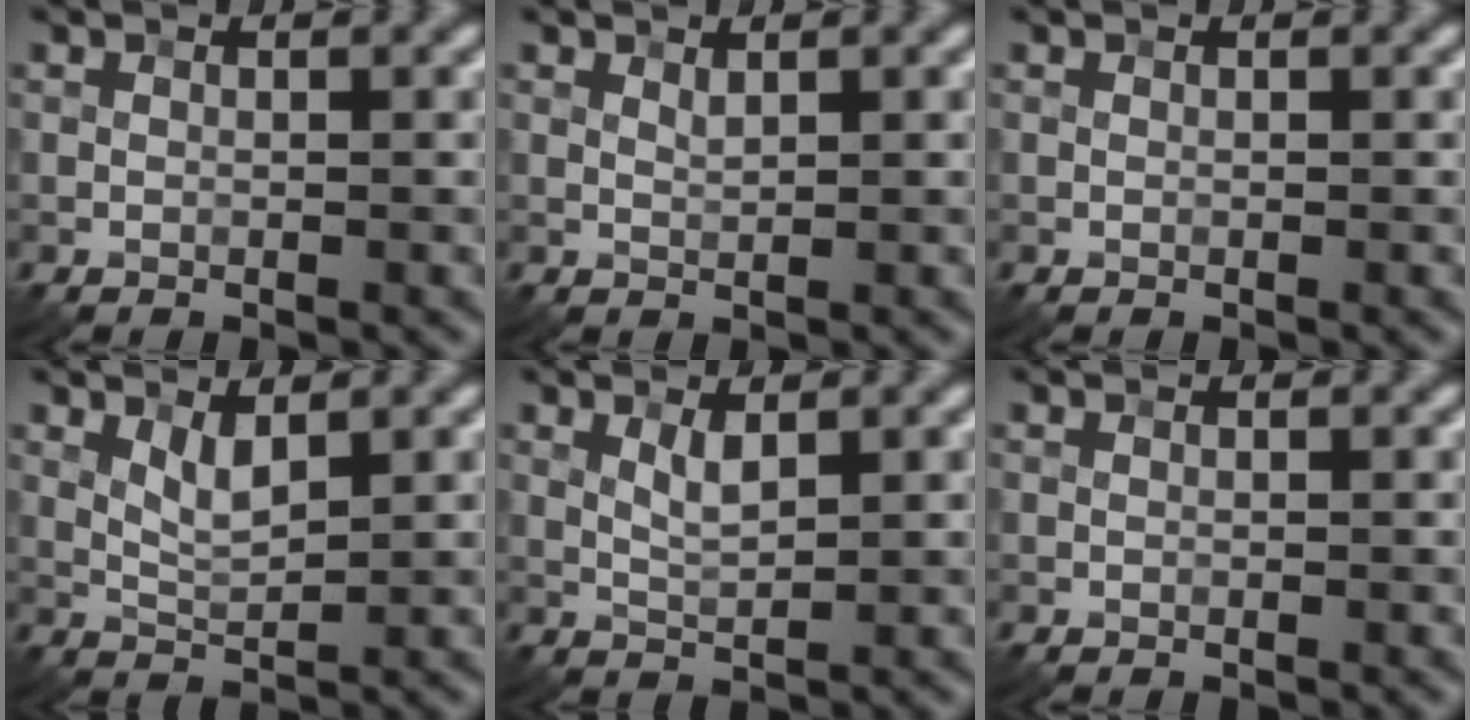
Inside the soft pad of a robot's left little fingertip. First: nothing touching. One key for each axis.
{"total": 0.6, "fx": 0.5, "fy": 0.1, "fz": 0.4, "tx": -0.012, "ty": -0.003, "tz": 0.011}
{"total": 0.0}
{"total": 2.2, "fx": 1.1, "fy": 0.7, "fz": 1.8, "tx": -0.038, "ty": -0.004, "tz": 0.023}
{"total": 1.7, "fx": 0.8, "fy": 0.5, "fz": 1.5, "tx": -0.033, "ty": -0.003, "tz": 0.016}
{"total": 0.0}